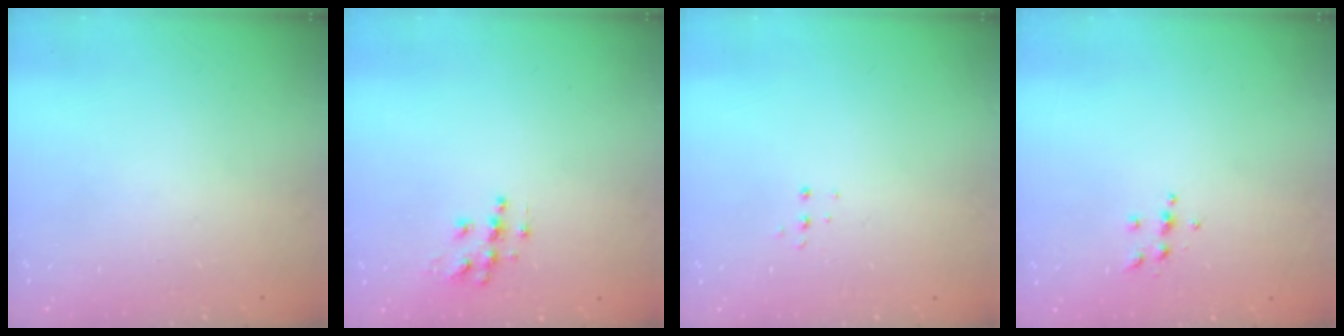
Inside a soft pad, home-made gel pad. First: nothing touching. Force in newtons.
{"total": 7.3, "press": 7.3, "slide": 0.2}
{"total": 3.4, "press": 3.3, "slide": 0.8}
{"total": 5.3, "press": 5.3, "slide": 0.5}